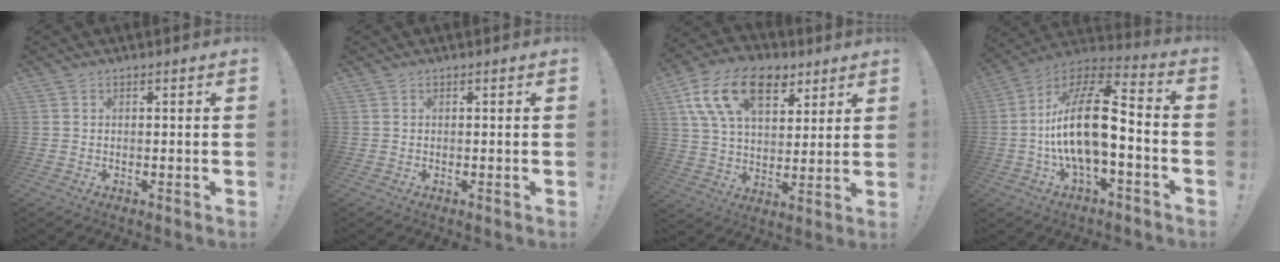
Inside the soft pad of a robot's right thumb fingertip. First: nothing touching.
{"total": 0.0}
{"total": 18.9, "force": [9.4, 11.4, 11.8], "torque": [-0.196, -0.036, 0.173]}
{"total": 20.4, "force": [-2.6, 8.2, 18.5], "torque": [-0.345, 0.016, -0.045]}